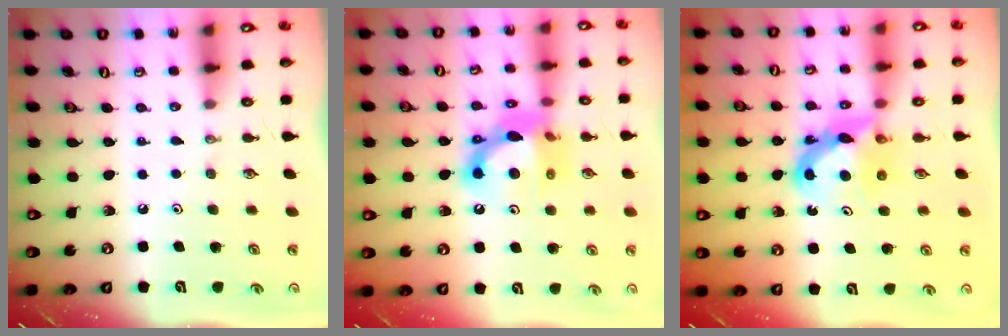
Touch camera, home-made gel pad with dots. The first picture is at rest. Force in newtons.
{"total": 13.0, "press": 12.9, "slide": 1.2}
{"total": 7.8, "press": 7.8, "slide": 0.7}